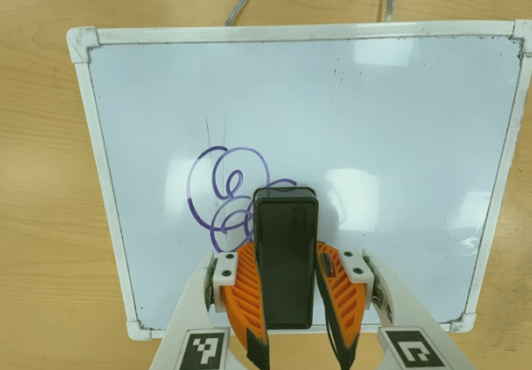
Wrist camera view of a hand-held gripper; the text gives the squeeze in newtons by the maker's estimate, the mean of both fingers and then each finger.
{"total": 9.4, "left": 8.6, "right": 10.2}